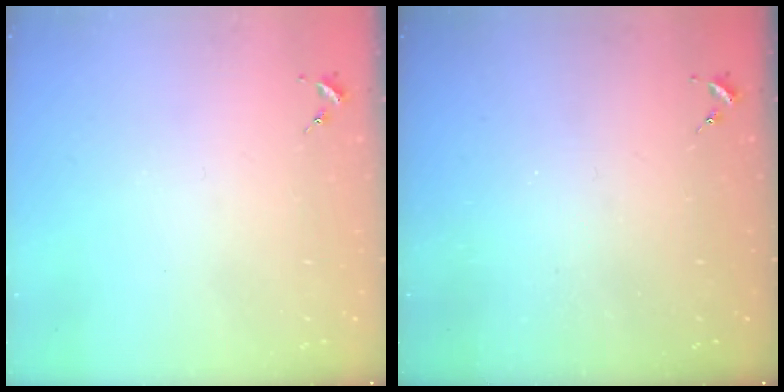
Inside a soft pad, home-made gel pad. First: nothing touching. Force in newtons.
{"total": 0.0}